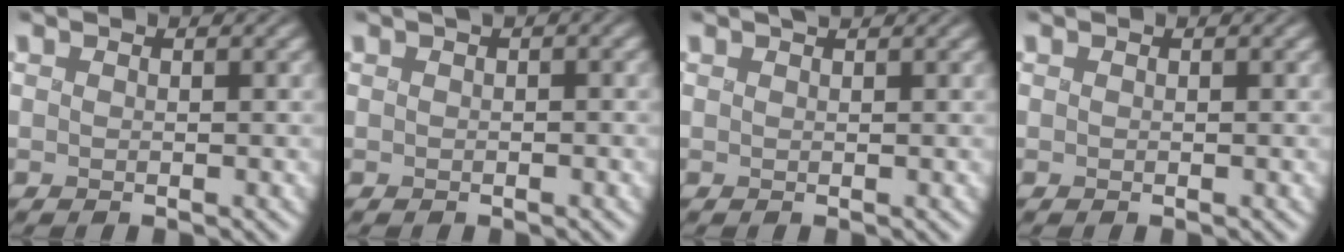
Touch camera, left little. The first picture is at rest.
{"total": 1.6, "force": [0.7, 0.7, 1.3], "torque": [-0.015, 0.006, 0.009]}
{"total": 1.0, "force": [0.8, 0.3, 0.6], "torque": [-0.003, 0.004, 0.010]}
{"total": 0.0}